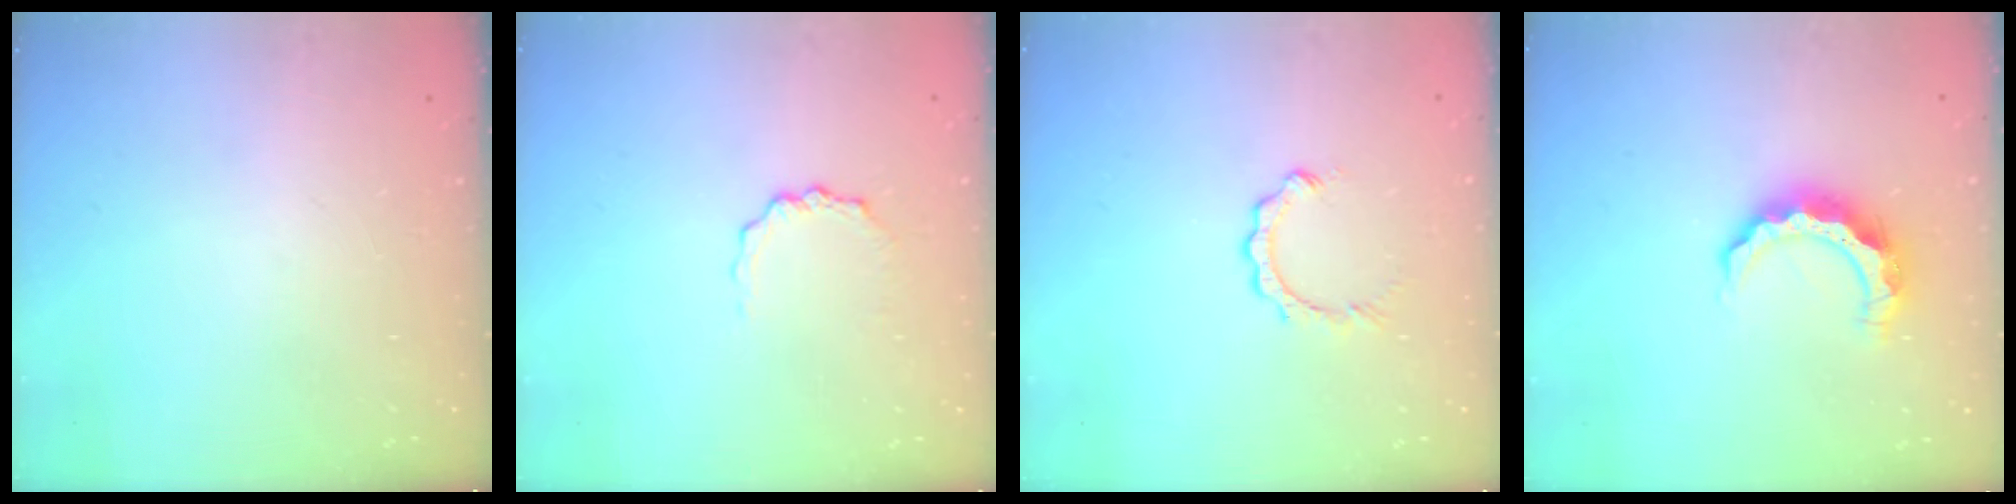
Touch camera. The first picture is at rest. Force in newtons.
{"total": 2.4, "press": 2.4, "slide": 0.3}
{"total": 2.9, "press": 2.9, "slide": 0.3}
{"total": 8.8, "press": 8.8, "slide": 0.6}